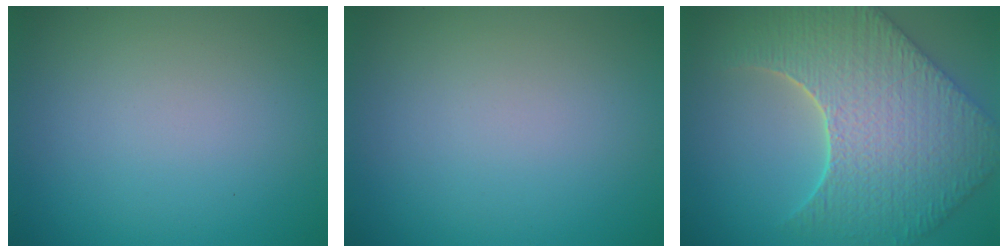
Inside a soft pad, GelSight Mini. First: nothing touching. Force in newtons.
{"total": 0.0}
{"total": 8.8, "press": 7.2, "slide": 5.0}